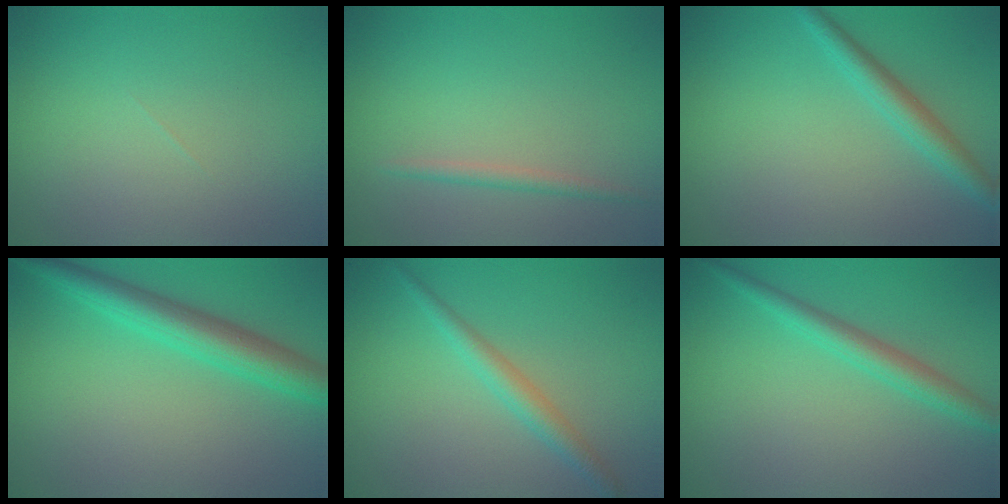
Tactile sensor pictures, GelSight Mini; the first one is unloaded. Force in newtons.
{"total": 1.1, "press": 1.1, "slide": 0.1}
{"total": 2.4, "press": 2.4, "slide": 0.1}
{"total": 4.7, "press": 4.7, "slide": 0.1}
{"total": 2.2, "press": 2.2, "slide": 0.1}
{"total": 2.6, "press": 2.6, "slide": 0.0}